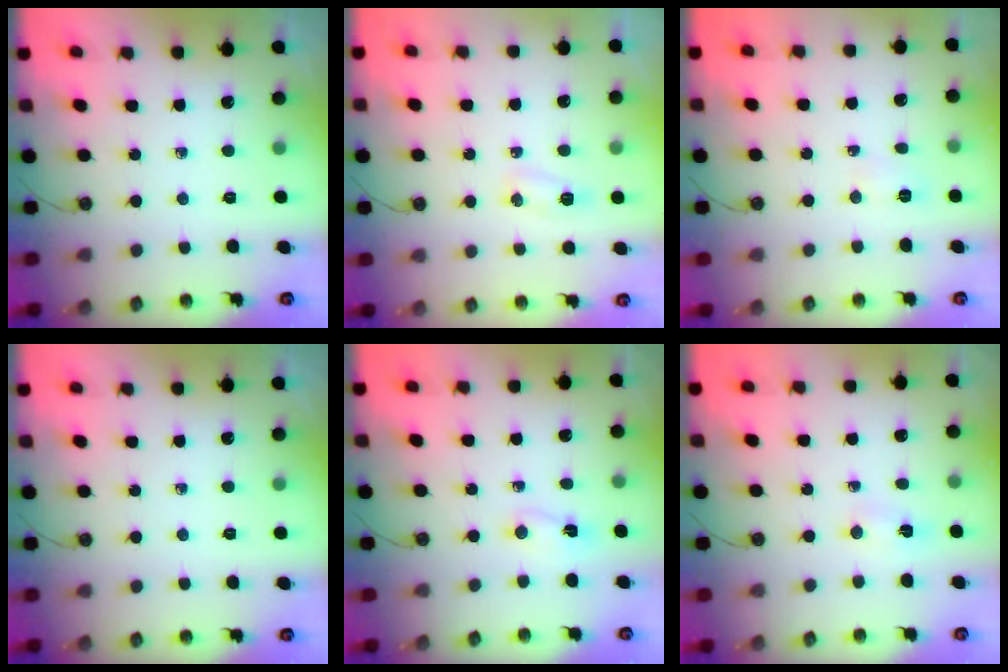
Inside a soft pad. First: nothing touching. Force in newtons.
{"total": 4.9, "press": 4.8, "slide": 0.9}
{"total": 2.8, "press": 2.7, "slide": 0.8}
{"total": 0.0}
{"total": 11.2, "press": 2.4, "slide": 10.9}
{"total": 2.1, "press": 1.6, "slide": 1.3}